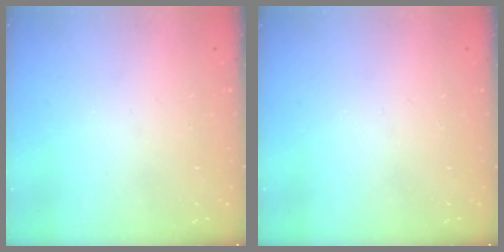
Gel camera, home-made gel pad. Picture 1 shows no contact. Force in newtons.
{"total": 0.0}